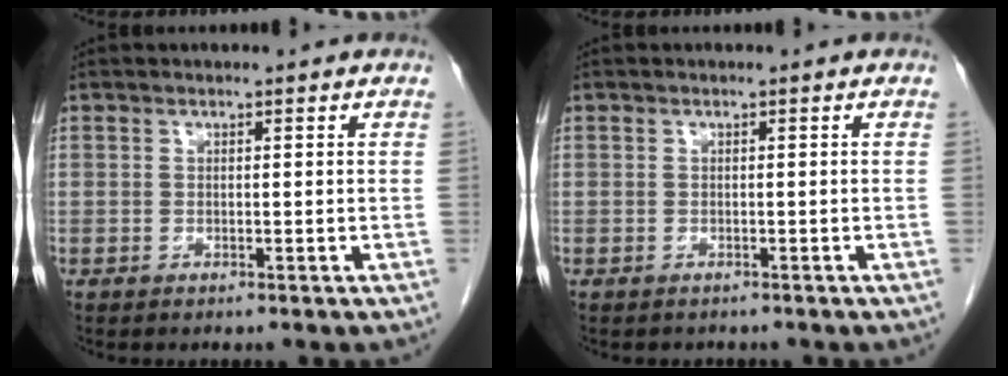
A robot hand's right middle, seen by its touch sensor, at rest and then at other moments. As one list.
[{"total": 1.0, "force": [-0.9, 0.4, 0.1], "torque": [-0.011, -0.002, -0.013]}]